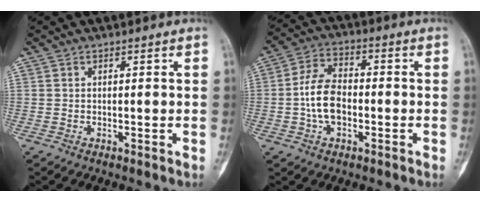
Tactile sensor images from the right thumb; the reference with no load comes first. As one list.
[{"total": 9.2, "force": [-1.6, 5.7, 7.0], "torque": [-0.127, 0.021, -0.037]}]